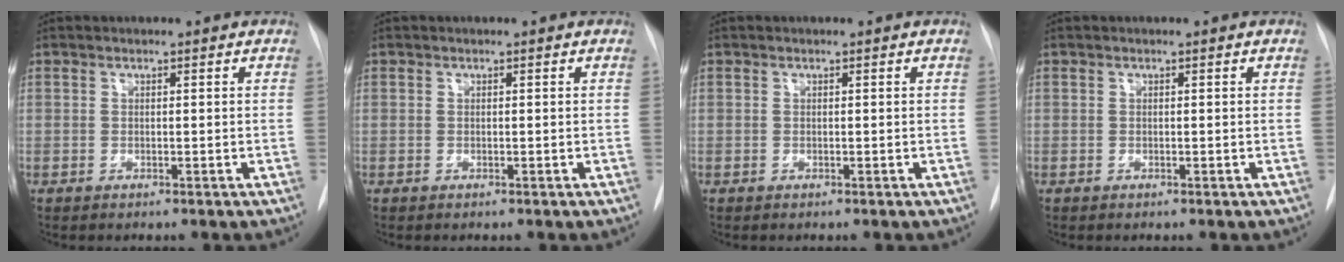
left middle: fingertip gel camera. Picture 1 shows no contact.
{"total": 0.0}
{"total": 0.0}
{"total": 0.0}